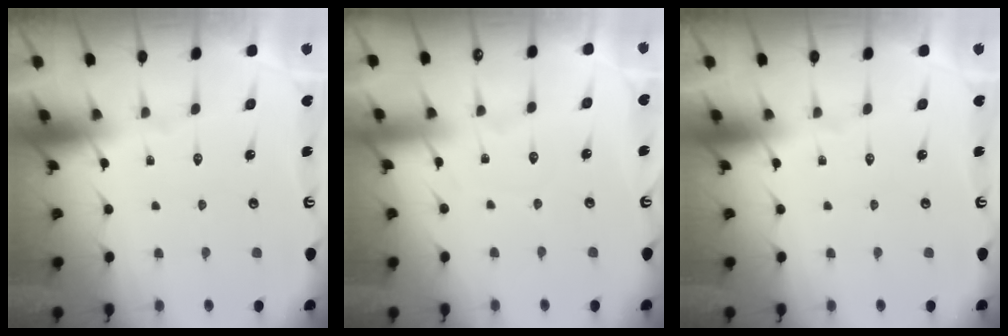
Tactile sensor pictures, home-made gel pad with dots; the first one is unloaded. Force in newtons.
{"total": 2.9, "press": 2.9, "slide": 0.4}
{"total": 0.0}